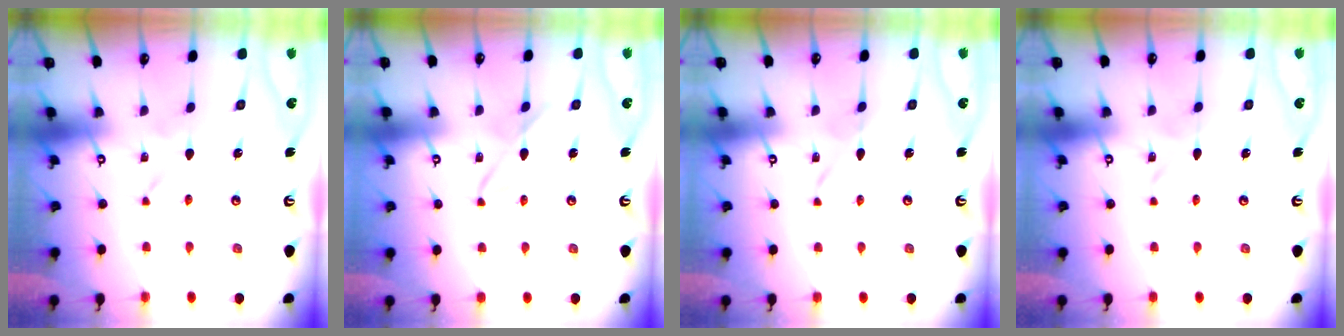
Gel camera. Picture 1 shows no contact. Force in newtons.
{"total": 5.9, "press": 5.9, "slide": 0.4}
{"total": 2.4, "press": 2.4, "slide": 0.2}
{"total": 2.3, "press": 2.3, "slide": 0.2}